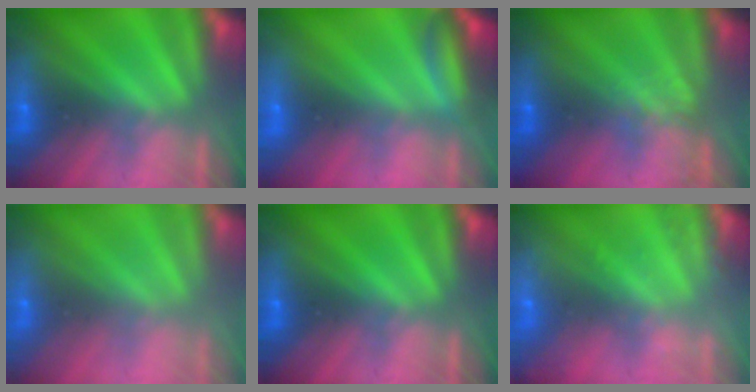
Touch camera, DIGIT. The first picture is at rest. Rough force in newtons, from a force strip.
{"total": 2.6}
{"total": 4.5}
{"total": 9.1}
{"total": 0.0}
{"total": 7.7}